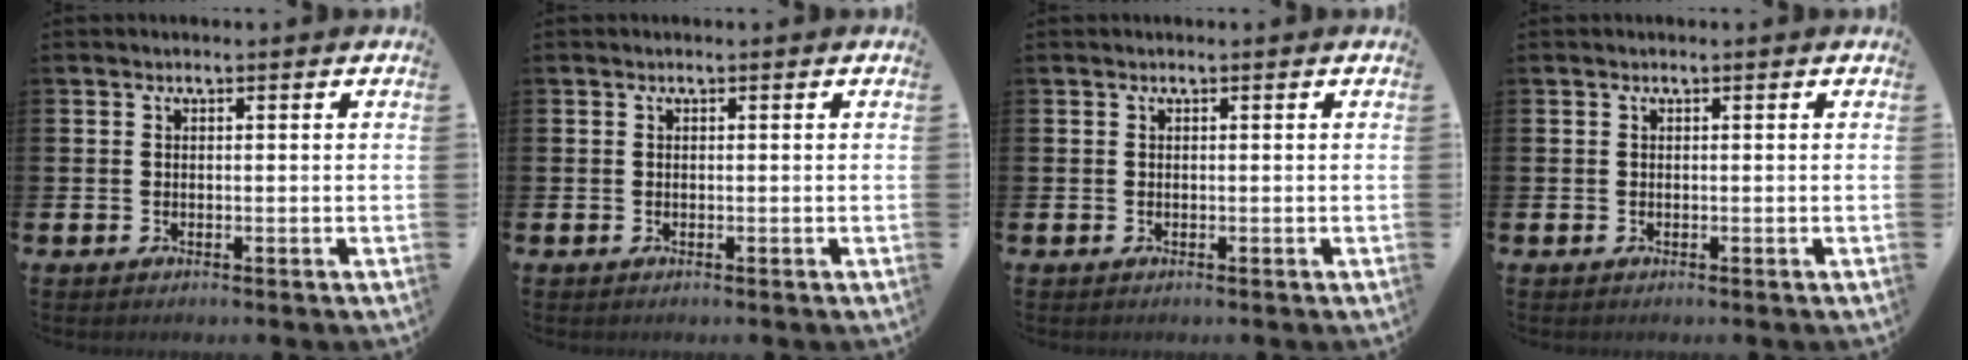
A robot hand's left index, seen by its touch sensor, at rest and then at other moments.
{"total": 0.0}
{"total": 0.0}
{"total": 0.0}